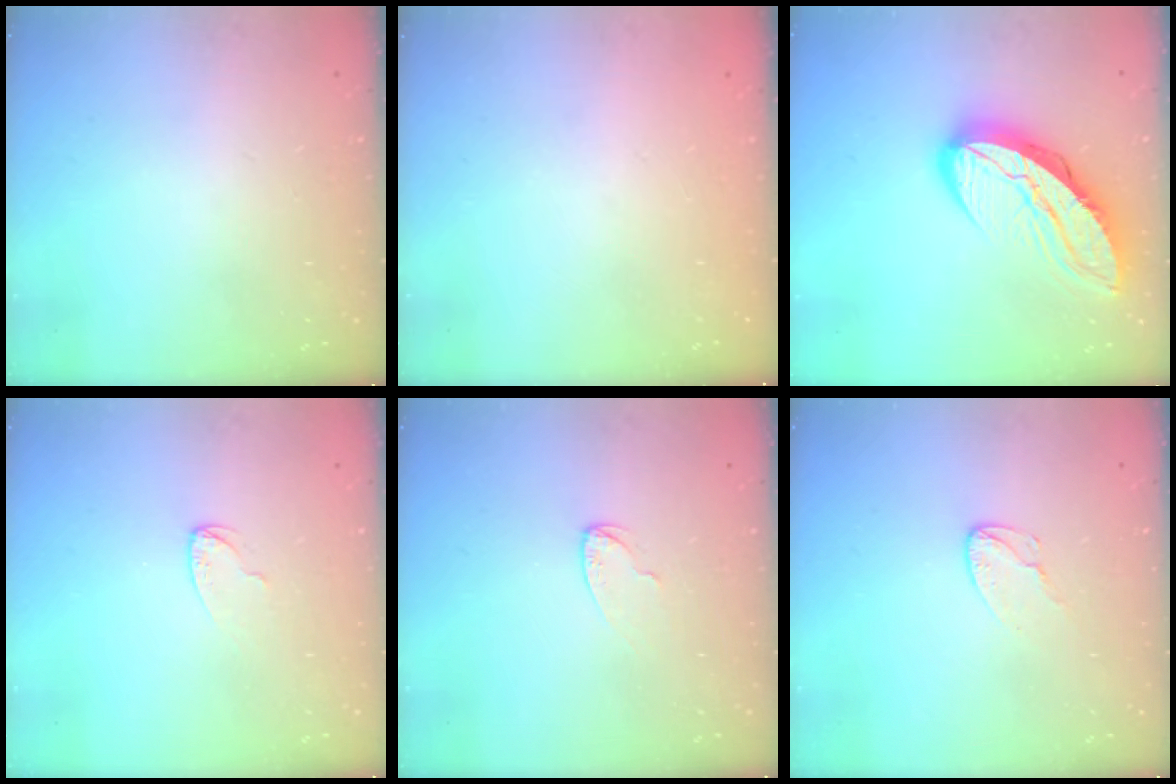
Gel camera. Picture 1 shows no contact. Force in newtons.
{"total": 0.0}
{"total": 15.7, "press": 15.6, "slide": 1.4}
{"total": 3.7, "press": 3.6, "slide": 0.3}
{"total": 4.7, "press": 4.6, "slide": 0.5}
{"total": 4.1, "press": 4.1, "slide": 0.3}